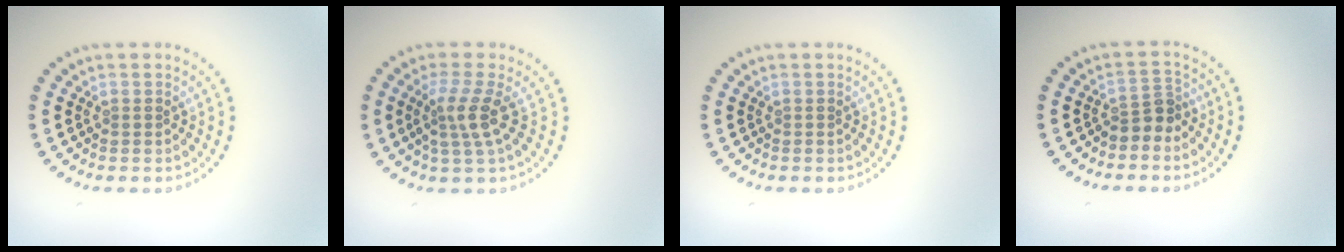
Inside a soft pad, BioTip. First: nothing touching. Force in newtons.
{"total": 2.8, "press": 2.2, "slide": 1.8}
{"total": 0.0}
{"total": 2.3, "press": 1.8, "slide": 1.5}